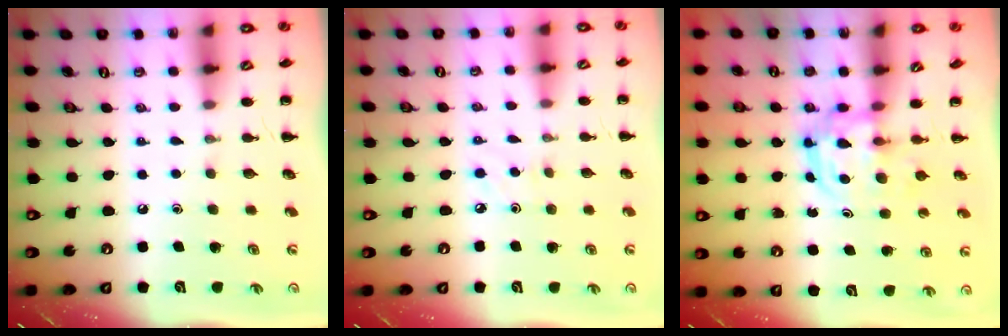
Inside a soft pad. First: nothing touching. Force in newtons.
{"total": 2.7, "press": 2.5, "slide": 0.9}
{"total": 3.3, "press": 3.3, "slide": 0.4}